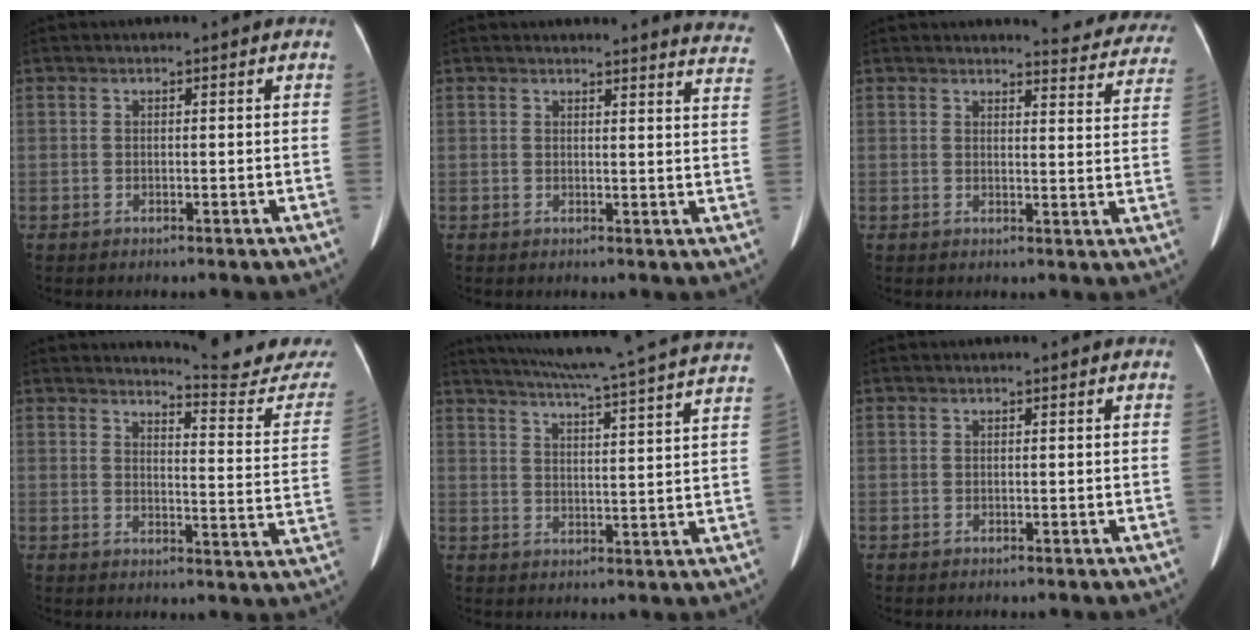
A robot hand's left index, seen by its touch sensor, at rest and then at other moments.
{"total": 10.1, "force": [10.0, 0.6, 1.3], "torque": [0.015, -0.070, 0.073]}
{"total": 10.1, "force": [9.8, 1.8, 1.6], "torque": [0.008, -0.042, 0.084]}
{"total": 13.7, "force": [13.6, -0.8, 1.6], "torque": [-0.013, -0.113, 0.143]}
{"total": 23.9, "force": [21.4, -0.9, 10.7], "torque": [-0.179, -0.025, 0.269]}
{"total": 0.0}